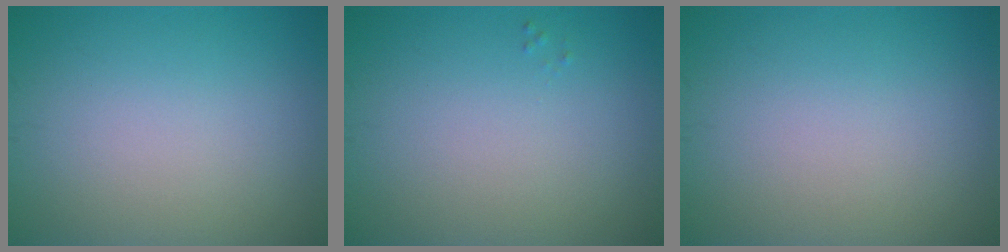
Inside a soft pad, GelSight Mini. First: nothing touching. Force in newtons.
{"total": 0.0}
{"total": 0.0}